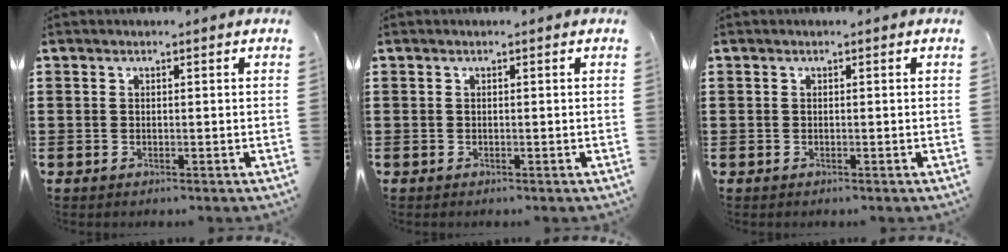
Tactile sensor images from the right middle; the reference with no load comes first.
{"total": 0.0}
{"total": 0.0}